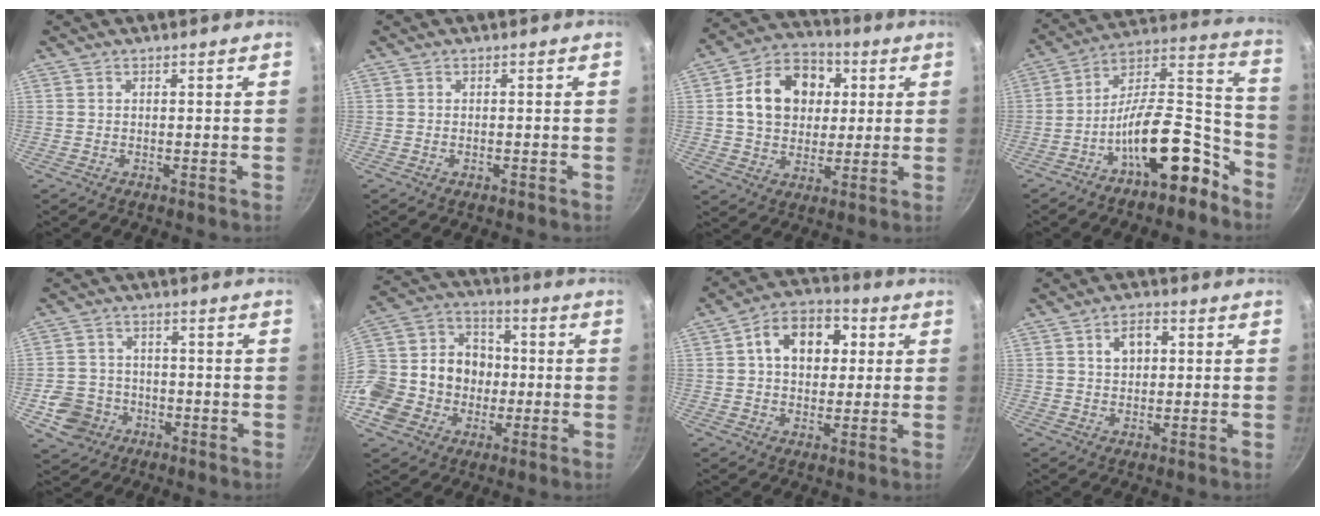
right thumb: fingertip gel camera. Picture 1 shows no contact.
{"total": 0.7, "force": [-0.4, 0.3, 0.5], "torque": [-0.008, 0.001, -0.007]}
{"total": 15.5, "force": [3.1, 12.1, 9.2], "torque": [-0.123, 0.019, 0.042]}
{"total": 18.9, "force": [-10.4, 7.9, 13.7], "torque": [-0.157, 0.110, -0.173]}
{"total": 8.2, "force": [-3.2, 7.0, 2.7], "torque": [-0.029, 0.029, -0.051]}
{"total": 21.9, "force": [-3.5, 18.9, 10.6], "torque": [-0.207, 0.052, -0.053]}
{"total": 12.6, "force": [2.8, 9.0, 8.4], "torque": [-0.091, 0.015, 0.030]}
{"total": 4.9, "force": [1.2, 3.4, 3.4], "torque": [-0.033, 0.008, 0.019]}